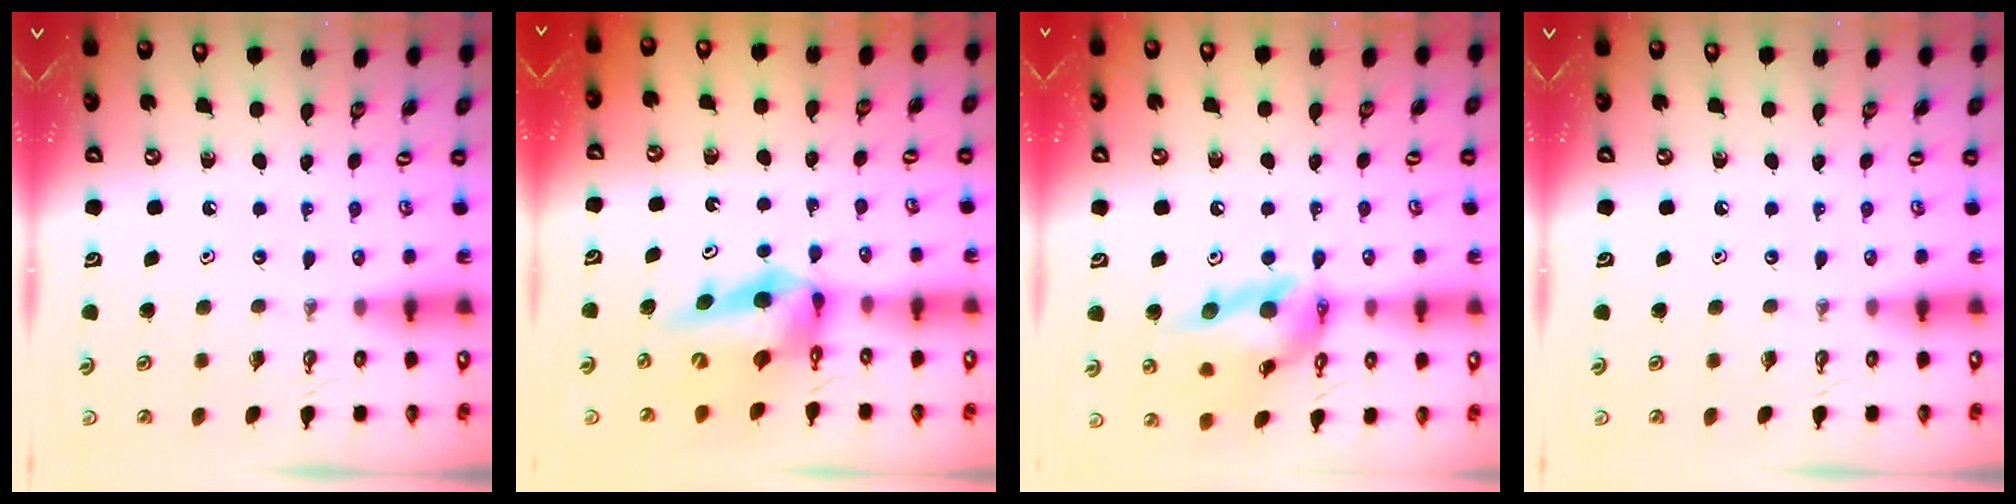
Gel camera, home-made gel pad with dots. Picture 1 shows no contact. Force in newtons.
{"total": 11.1, "press": 11.0, "slide": 1.0}
{"total": 16.1, "press": 16.0, "slide": 1.4}
{"total": 0.0}